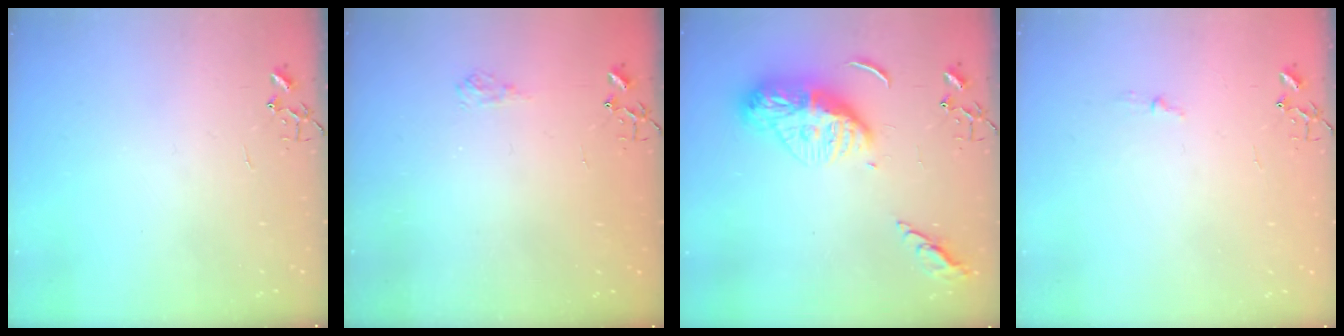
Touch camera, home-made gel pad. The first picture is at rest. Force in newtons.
{"total": 4.7, "press": 4.7, "slide": 0.6}
{"total": 15.4, "press": 15.3, "slide": 1.3}
{"total": 3.1, "press": 3.1, "slide": 0.4}